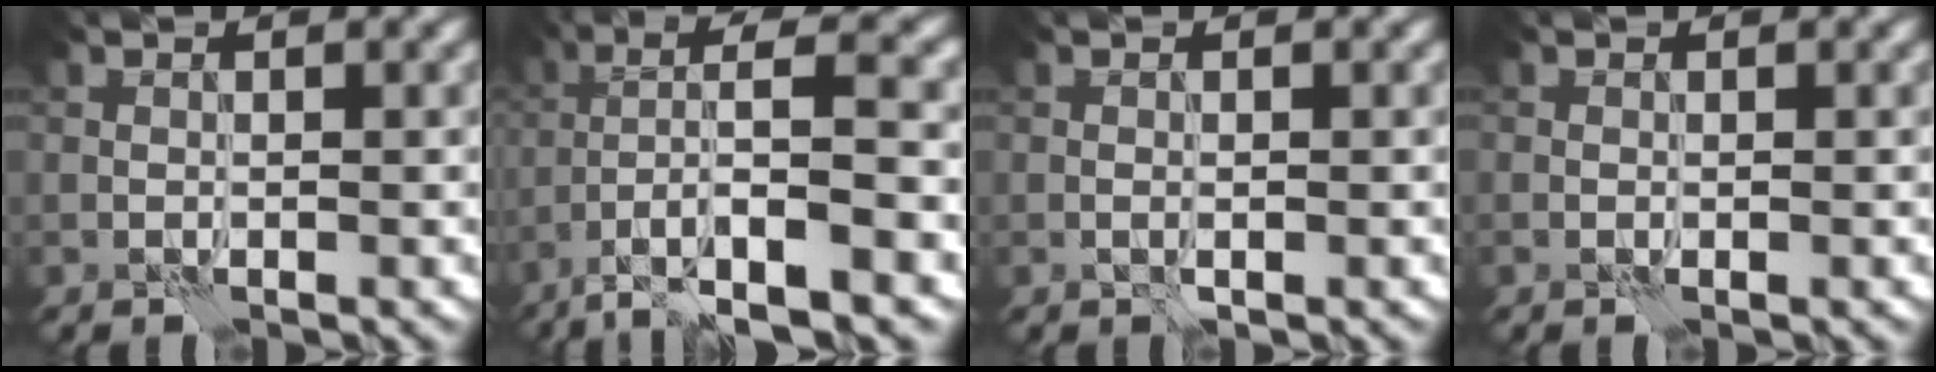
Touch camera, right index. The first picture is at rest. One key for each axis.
{"total": 9.4, "fx": -3.8, "fy": 2.0, "fz": 8.3, "tx": -0.146, "ty": 0.015, "tz": -0.067}
{"total": 0.6, "fx": -0.2, "fy": 0.1, "fz": 0.6, "tx": -0.011, "ty": 0.001, "tz": -0.004}
{"total": 0.0}